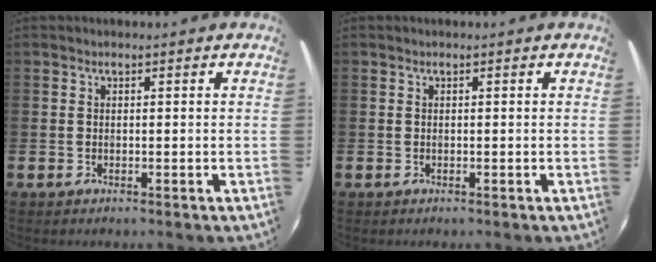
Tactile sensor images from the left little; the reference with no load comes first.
{"total": 0.0}